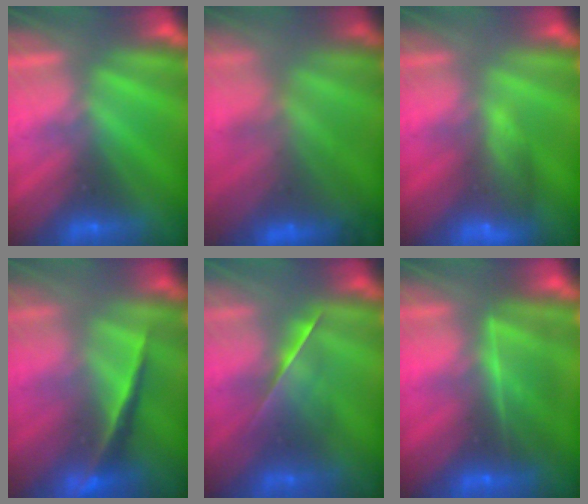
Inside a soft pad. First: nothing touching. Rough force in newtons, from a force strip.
{"total": 11.1}
{"total": 7.1}
{"total": 1.9}
{"total": 2.1}
{"total": 6.3}